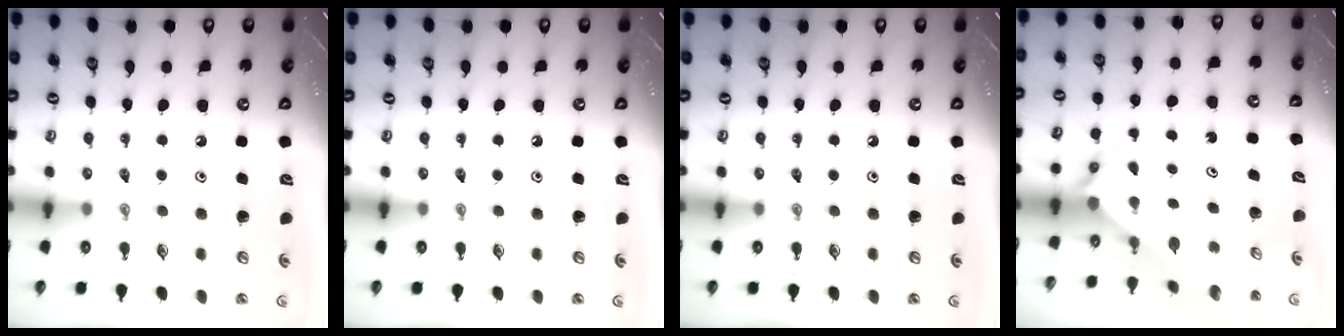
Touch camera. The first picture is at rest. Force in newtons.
{"total": 0.0}
{"total": 0.0}
{"total": 3.4, "press": 3.4, "slide": 0.3}